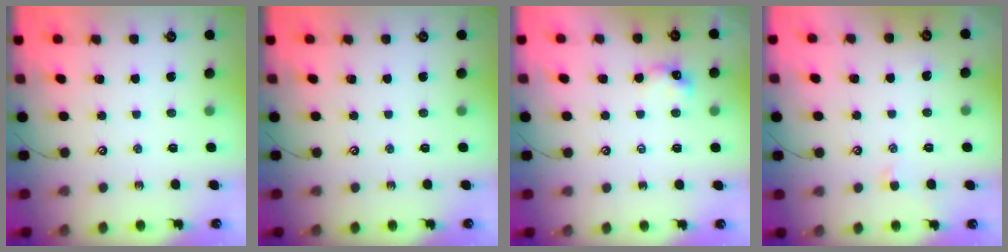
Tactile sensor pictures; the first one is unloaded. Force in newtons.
{"total": 0.0}
{"total": 2.9, "press": 2.9, "slide": 0.3}
{"total": 0.7, "press": 0.5, "slide": 0.5}